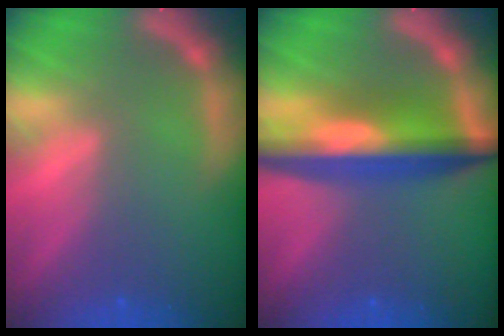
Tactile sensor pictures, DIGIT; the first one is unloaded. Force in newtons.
{"total": 8.5}